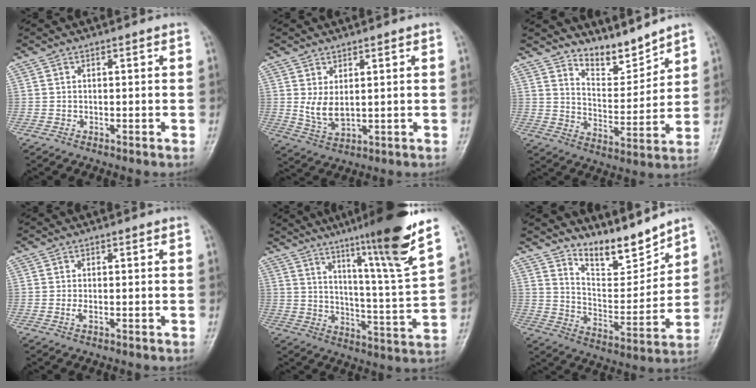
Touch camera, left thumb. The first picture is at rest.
{"total": 5.0, "force": [1.2, 2.4, 4.2], "torque": [-0.076, -0.015, 0.035]}
{"total": 7.4, "force": [6.9, 1.9, 1.7], "torque": [-0.008, -0.067, 0.133]}
{"total": 1.2, "force": [-0.1, 0.3, 1.1], "torque": [-0.025, 0.001, 0.003]}
{"total": 18.7, "force": [12.8, -0.4, 13.6], "torque": [-0.193, -0.075, 0.190]}
{"total": 10.6, "force": [9.5, 2.6, 3.8], "torque": [-0.038, -0.080, 0.178]}